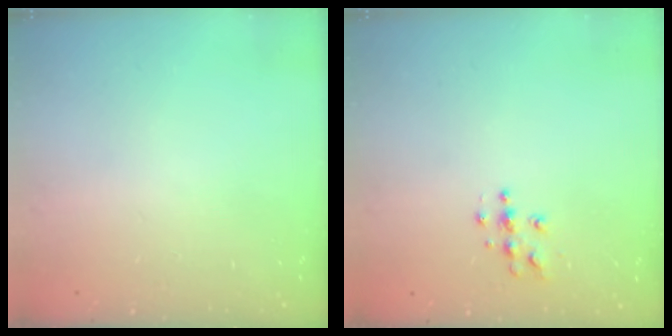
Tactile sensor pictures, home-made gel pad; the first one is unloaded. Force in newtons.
{"total": 4.3, "press": 4.3, "slide": 0.4}